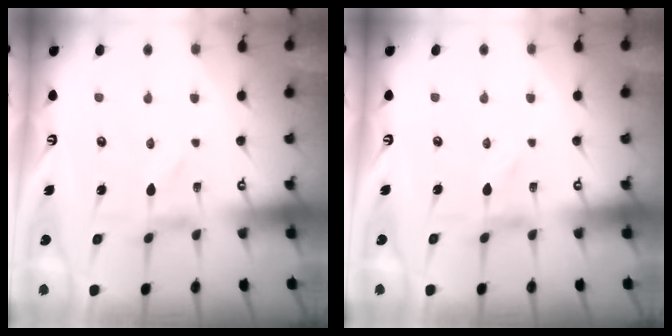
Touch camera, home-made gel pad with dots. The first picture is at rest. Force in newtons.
{"total": 0.0}